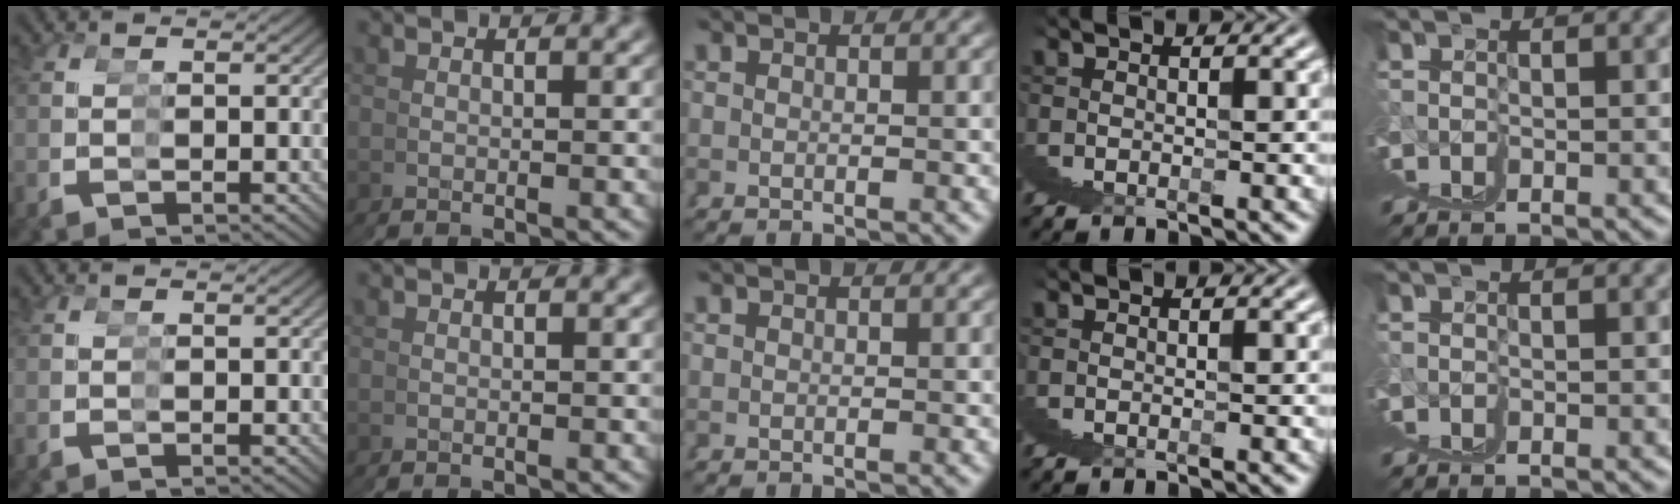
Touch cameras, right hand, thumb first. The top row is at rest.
{}